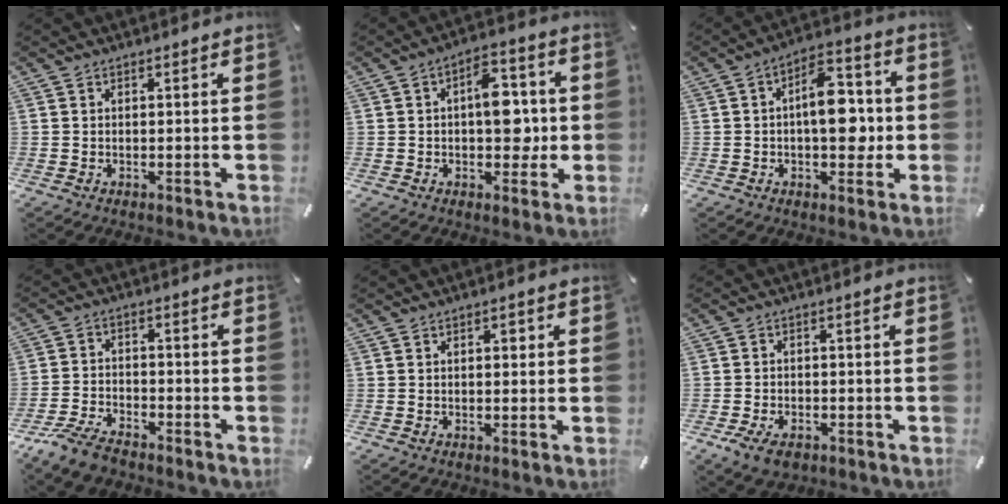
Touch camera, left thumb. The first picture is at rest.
{"total": 10.7, "force": [0.1, 6.6, 8.5], "torque": [-0.095, 0.002, -0.003]}
{"total": 12.2, "force": [-0.6, 7.1, 10.0], "torque": [-0.120, 0.007, -0.009]}
{"total": 7.3, "force": [-6.2, 2.5, 3.0], "torque": [-0.072, 0.021, -0.122]}
{"total": 1.5, "force": [0.3, 1.1, 1.0], "torque": [-0.013, 0.005, 0.000]}
{"total": 4.5, "force": [-2.6, 2.9, 2.2], "torque": [-0.056, 0.010, -0.053]}